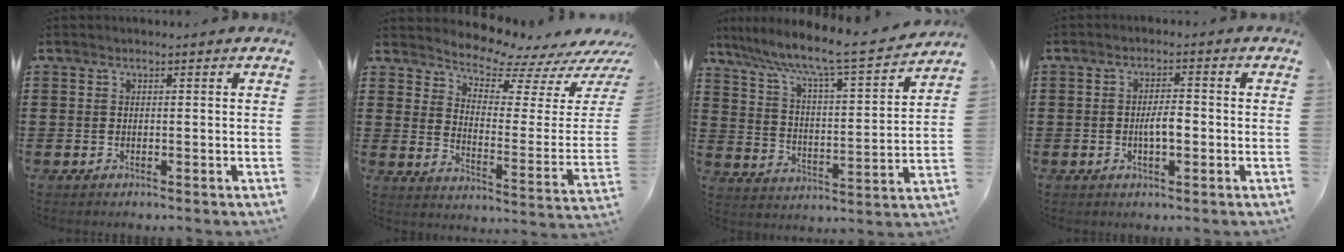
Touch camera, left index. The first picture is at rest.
{"total": 6.1, "force": [5.8, 0.9, 1.6], "torque": [-0.050, -0.058, 0.095]}
{"total": 7.7, "force": [6.6, 0.0, 4.0], "torque": [-0.106, -0.048, 0.102]}
{"total": 3.5, "force": [-0.6, 1.2, 3.3], "torque": [-0.060, 0.005, -0.012]}